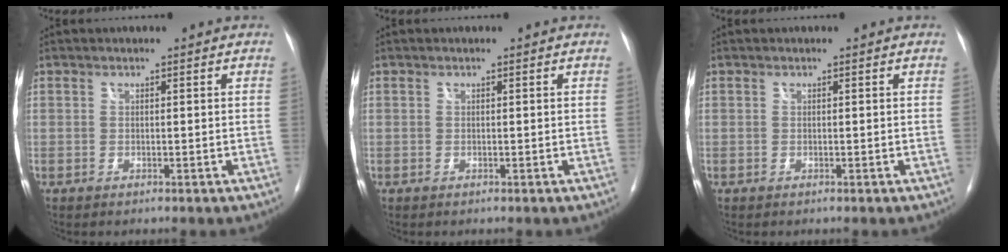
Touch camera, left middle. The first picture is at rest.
{"total": 0.0}
{"total": 0.0}